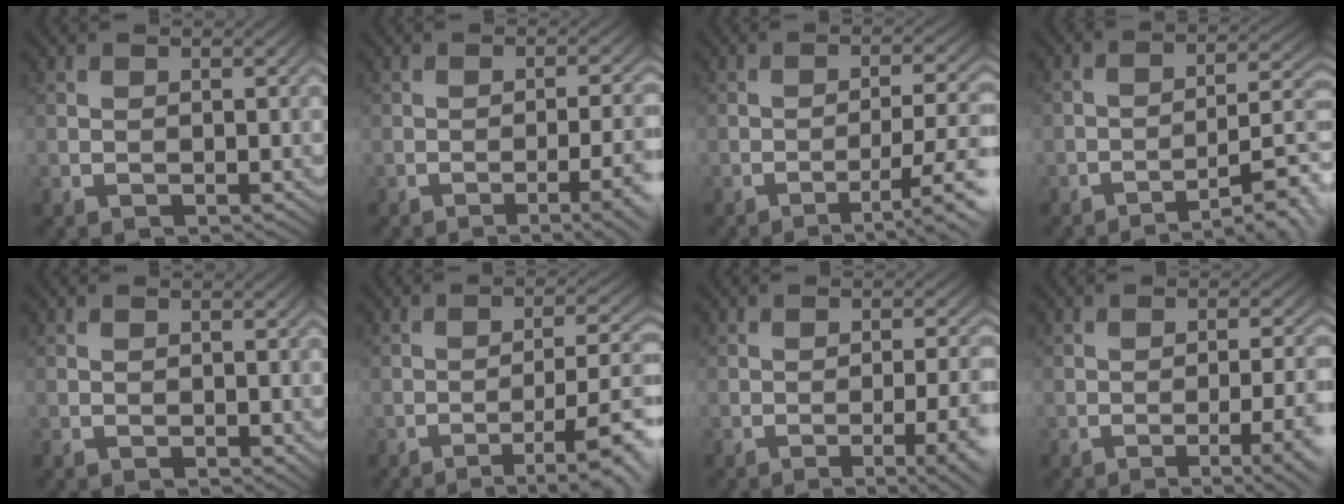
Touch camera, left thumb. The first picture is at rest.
{"total": 6.3, "force": [-2.5, 1.5, 5.6], "torque": [-0.077, 0.002, -0.031]}
{"total": 6.5, "force": [-3.0, 1.4, 5.7], "torque": [-0.089, 0.002, -0.043]}
{"total": 9.9, "force": [-6.4, 2.6, 7.1], "torque": [-0.107, 0.008, -0.095]}
{"total": 0.6, "force": [0.0, 0.4, 0.5], "torque": [-0.006, -0.004, 0.001]}
{"total": 8.6, "force": [-4.0, 1.9, 7.4], "torque": [-0.119, -0.001, -0.053]}
{"total": 7.9, "force": [-3.1, 2.3, 6.9], "torque": [-0.086, 0.001, -0.034]}
{"total": 7.0, "force": [-2.8, 1.8, 6.2], "torque": [-0.084, 0.000, -0.031]}